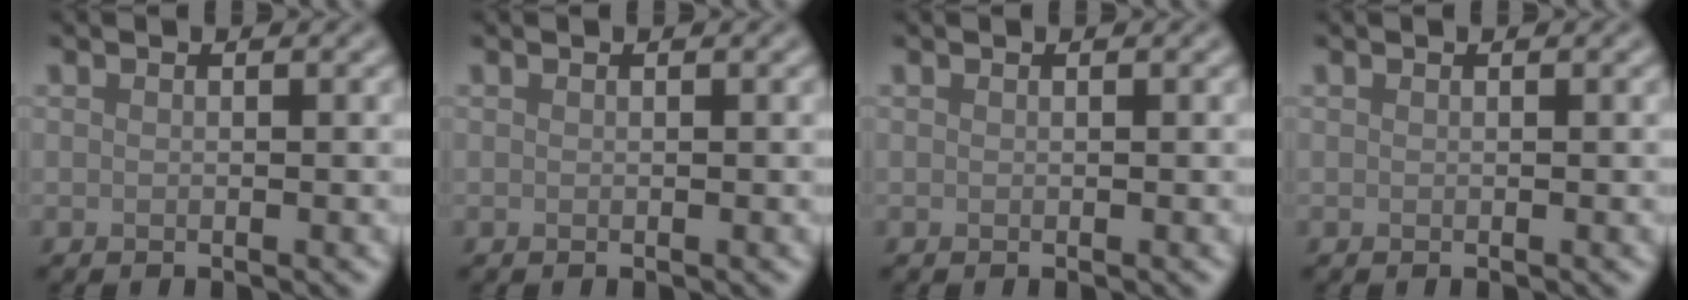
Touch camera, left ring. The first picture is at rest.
{"total": 0.0}
{"total": 0.0}
{"total": 0.0}